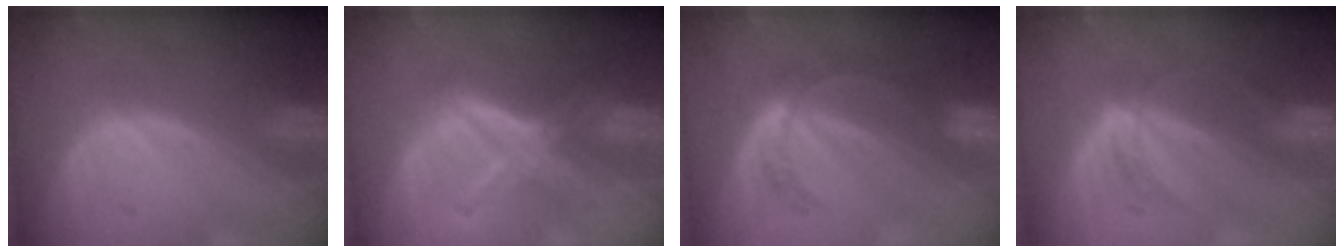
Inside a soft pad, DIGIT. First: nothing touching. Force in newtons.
{"total": 5.7, "press": 5.5, "slide": 1.8}
{"total": 5.4, "press": 4.7, "slide": 2.6}
{"total": 3.2, "press": 2.9, "slide": 1.3}